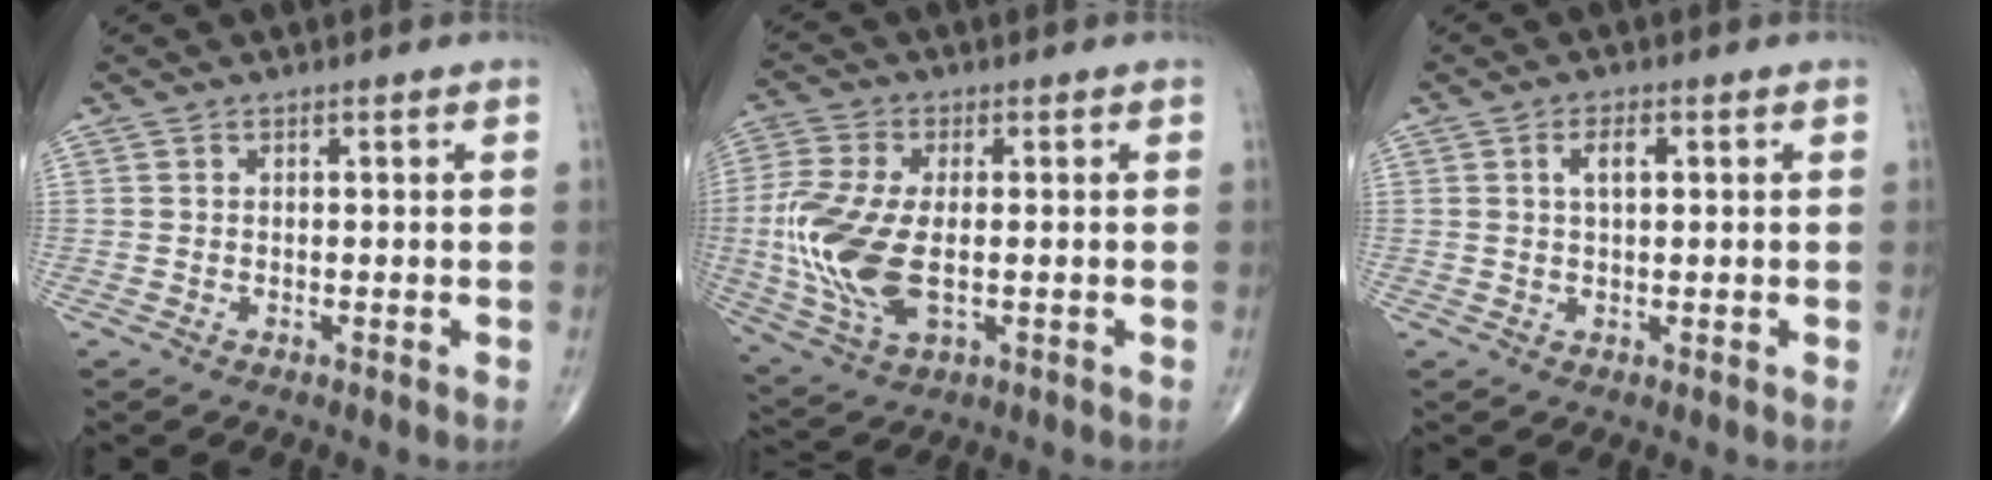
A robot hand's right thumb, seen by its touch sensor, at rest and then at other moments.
{"total": 14.8, "force": [-1.3, 7.8, 12.5], "torque": [-0.295, -0.012, -0.021]}
{"total": 3.0, "force": [0.9, 1.3, 2.6], "torque": [-0.047, 0.003, 0.016]}